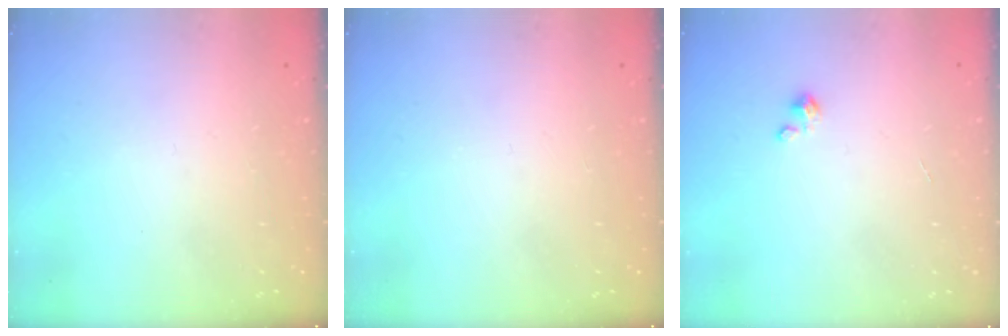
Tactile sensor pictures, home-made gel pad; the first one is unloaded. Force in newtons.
{"total": 0.0}
{"total": 2.3, "press": 2.3, "slide": 0.2}